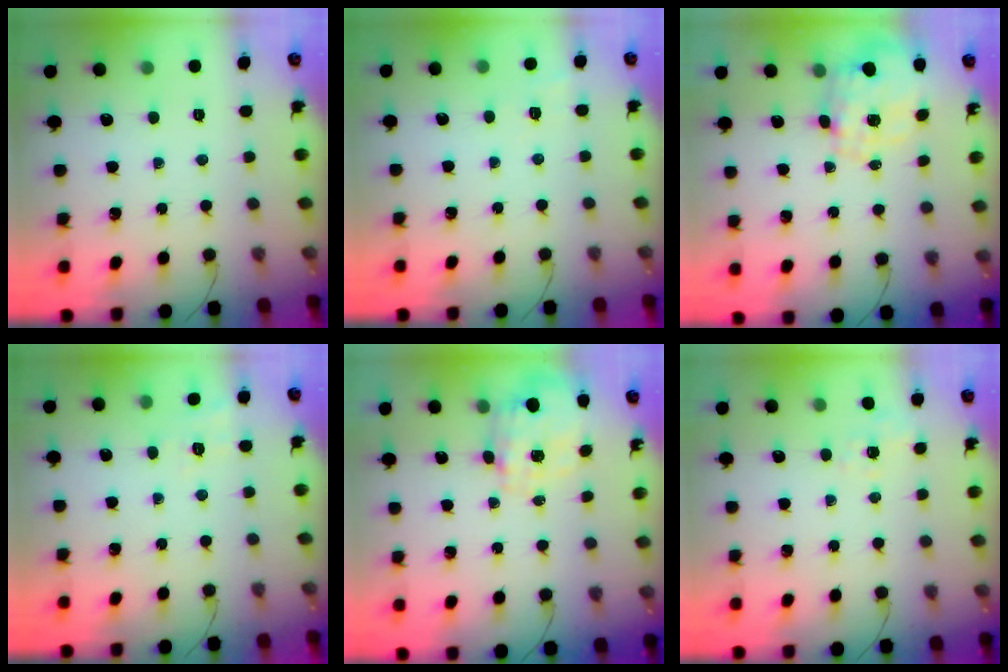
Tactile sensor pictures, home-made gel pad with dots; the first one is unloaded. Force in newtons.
{"total": 6.7, "press": 6.4, "slide": 1.9}
{"total": 2.5, "press": 2.4, "slide": 0.8}
{"total": 2.9, "press": 1.7, "slide": 2.3}
{"total": 2.7, "press": 2.6, "slide": 1.0}
{"total": 1.7, "press": 0.9, "slide": 1.4}